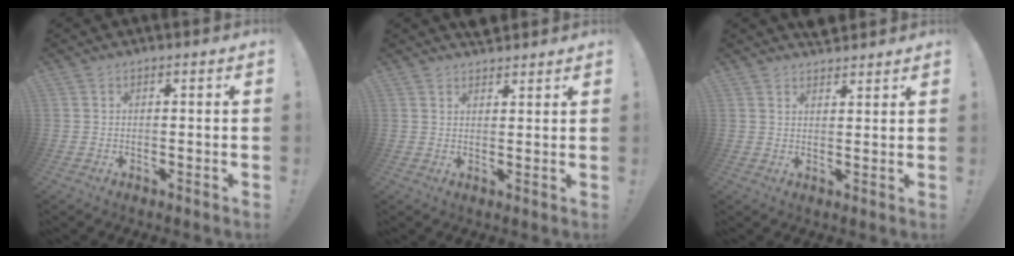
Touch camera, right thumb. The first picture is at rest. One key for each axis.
{"total": 3.0, "fx": 2.7, "fy": 1.2, "fz": 0.4, "tx": 0.002, "ty": -0.016, "tz": 0.050}
{"total": 3.4, "fx": 3.1, "fy": 1.3, "fz": 0.5, "tx": 0.007, "ty": -0.021, "tz": 0.056}